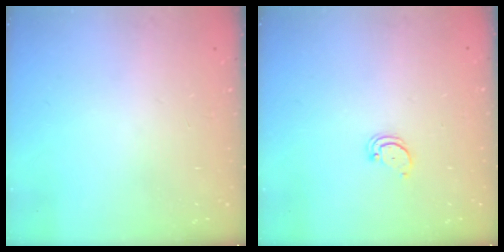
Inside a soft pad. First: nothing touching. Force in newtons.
{"total": 2.5, "press": 2.5, "slide": 0.3}